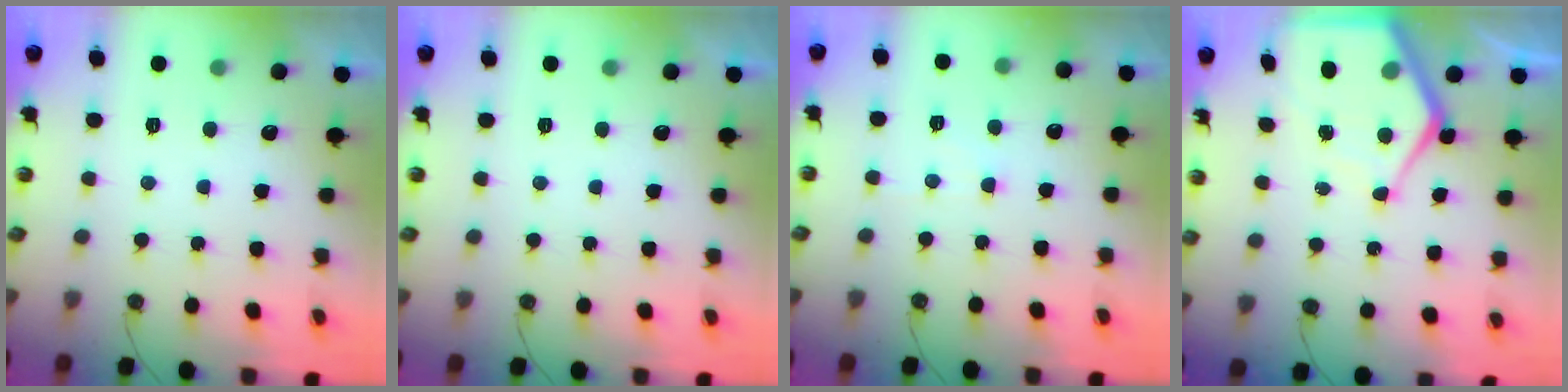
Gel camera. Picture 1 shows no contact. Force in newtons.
{"total": 0.0}
{"total": 3.4, "press": 3.3, "slide": 0.5}
{"total": 10.4, "press": 10.3, "slide": 1.2}